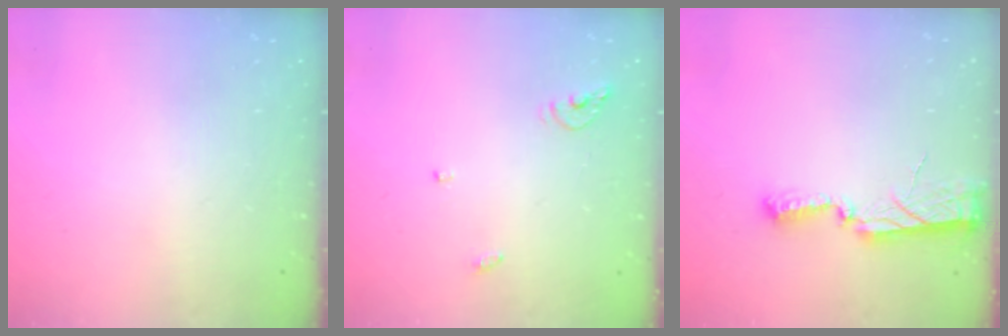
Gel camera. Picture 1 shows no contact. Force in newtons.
{"total": 5.8, "press": 5.8, "slide": 0.2}
{"total": 9.3, "press": 8.1, "slide": 4.6}